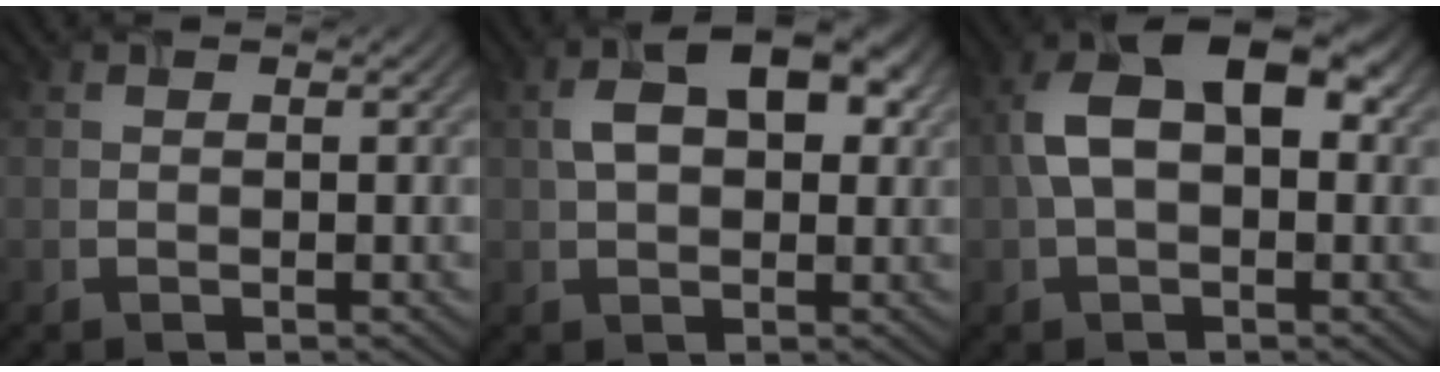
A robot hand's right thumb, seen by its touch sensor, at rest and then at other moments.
{"total": 7.9, "force": [1.6, 4.6, 6.2], "torque": [-0.100, 0.011, 0.020]}
{"total": 10.5, "force": [1.4, 6.2, 8.3], "torque": [-0.158, 0.014, 0.015]}